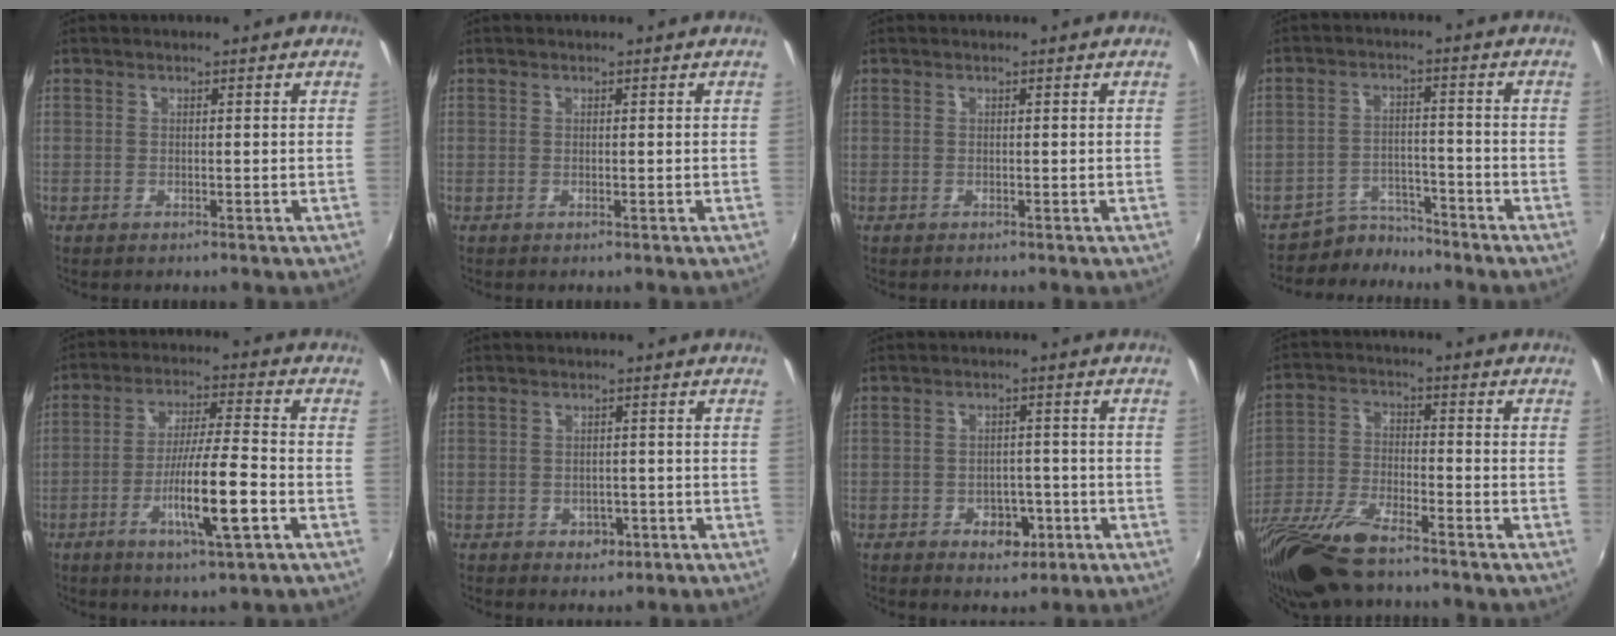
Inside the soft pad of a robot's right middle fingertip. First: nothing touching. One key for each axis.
{"total": 0.0}
{"total": 0.0}
{"total": 5.2, "fx": -4.7, "fy": 1.9, "fz": -0.9, "tx": 0.014, "ty": 0.018, "tz": -0.076}
{"total": 11.4, "fx": -4.4, "fy": 0.8, "fz": 10.5, "tx": -0.195, "ty": -0.012, "tz": -0.077}
{"total": 2.9, "fx": -0.9, "fy": 2.6, "fz": 0.9, "tx": -0.020, "ty": 0.002, "tz": -0.004}
{"total": 5.4, "fx": -2.6, "fy": 3.9, "fz": 2.6, "tx": -0.050, "ty": 0.000, "tz": -0.026}
{"total": 16.1, "fx": -12.4, "fy": 3.8, "fz": 9.5, "tx": -0.204, "ty": -0.039, "tz": -0.234}